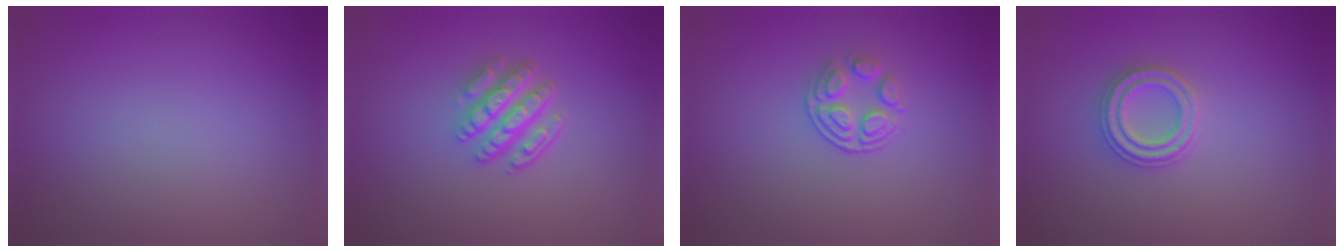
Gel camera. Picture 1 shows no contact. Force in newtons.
{"total": 4.6, "press": 3.4, "slide": 3.1}
{"total": 2.4, "press": 1.8, "slide": 1.6}
{"total": 2.6, "press": 2.6, "slide": 0.4}